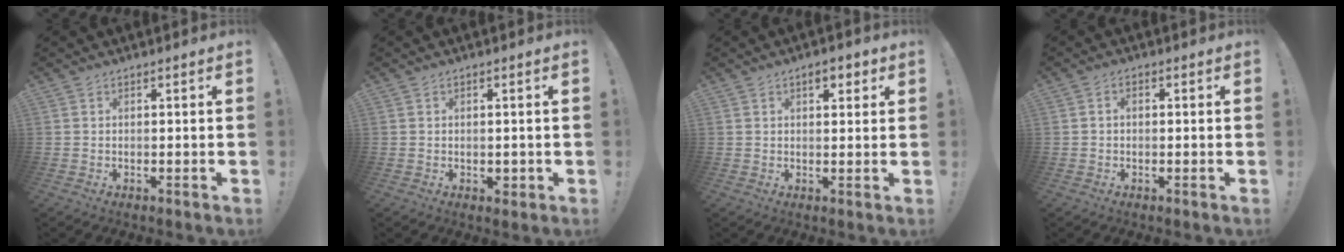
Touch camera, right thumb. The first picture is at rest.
{"total": 1.6, "force": [0.2, 1.4, 0.8], "torque": [-0.006, -0.001, 0.003]}
{"total": 3.9, "force": [2.1, 2.1, 2.4], "torque": [-0.029, -0.006, 0.033]}
{"total": 1.5, "force": [-0.4, 0.9, 1.2], "torque": [-0.017, 0.003, -0.008]}